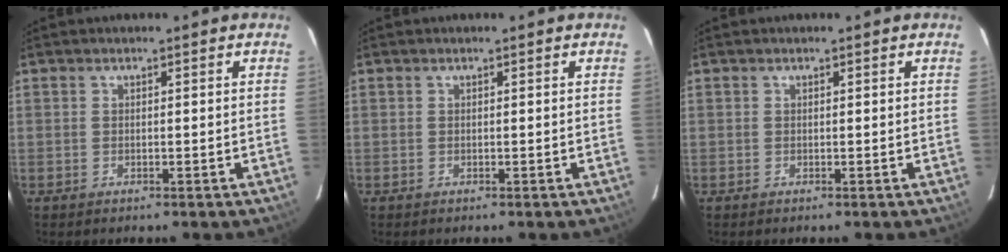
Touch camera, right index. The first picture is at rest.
{"total": 0.0}
{"total": 0.0}